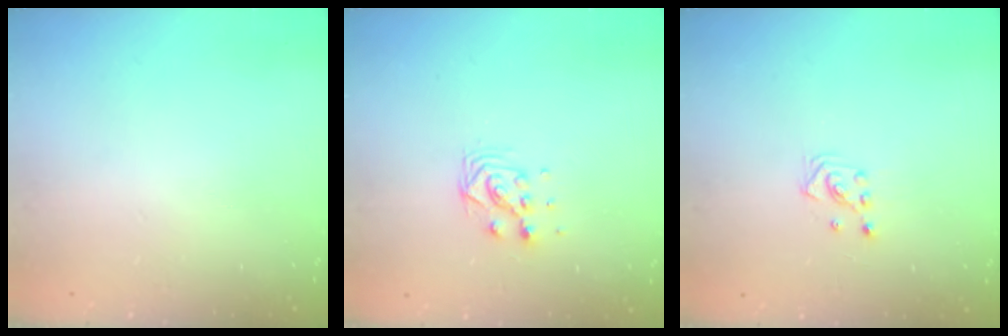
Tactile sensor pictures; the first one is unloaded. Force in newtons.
{"total": 6.8, "press": 6.8, "slide": 0.4}
{"total": 2.6, "press": 2.6, "slide": 0.3}